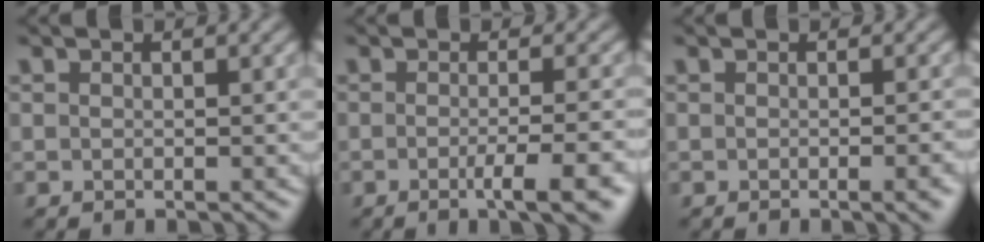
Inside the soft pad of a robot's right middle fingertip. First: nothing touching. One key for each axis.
{"total": 4.7, "fx": -1.5, "fy": 1.0, "fz": 4.4, "tx": -0.056, "ty": -0.005, "tz": -0.025}
{"total": 2.7, "fx": -0.7, "fy": 0.8, "fz": 2.4, "tx": -0.022, "ty": -0.002, "tz": -0.010}